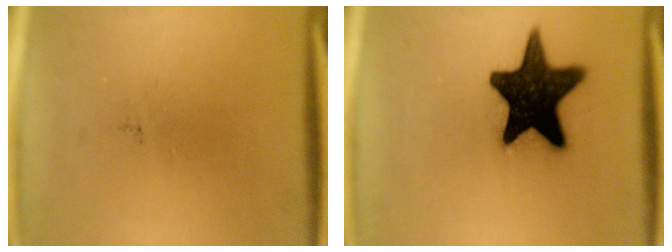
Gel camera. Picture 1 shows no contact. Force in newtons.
{"total": 17.9}